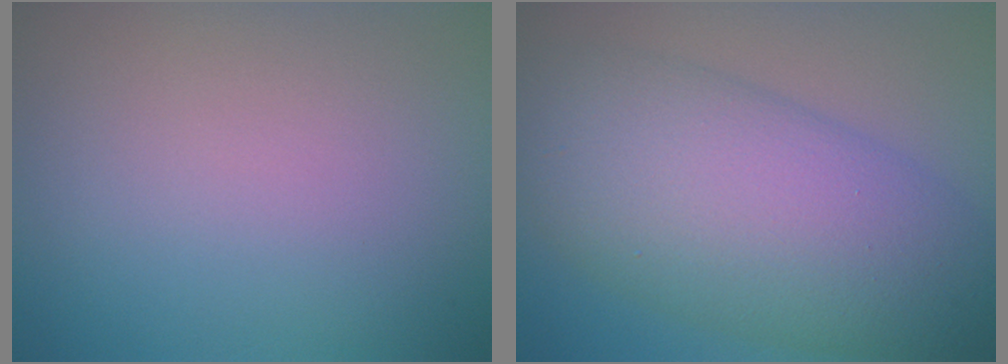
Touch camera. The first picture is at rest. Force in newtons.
{"total": 11.4, "press": 11.4, "slide": 0.5}